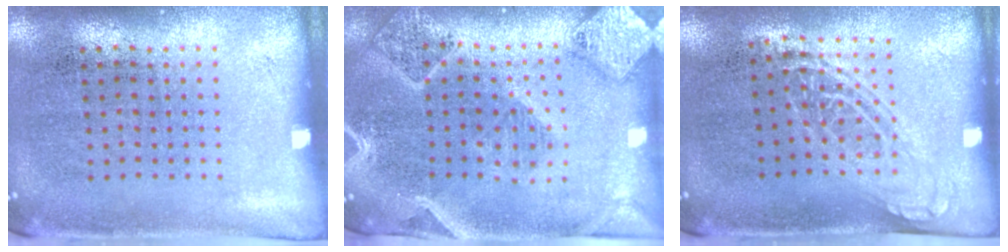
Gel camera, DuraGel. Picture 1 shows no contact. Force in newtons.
{"total": 2.8, "press": 2.4, "slide": 1.3}
{"total": 1.4, "press": 1.1, "slide": 0.8}